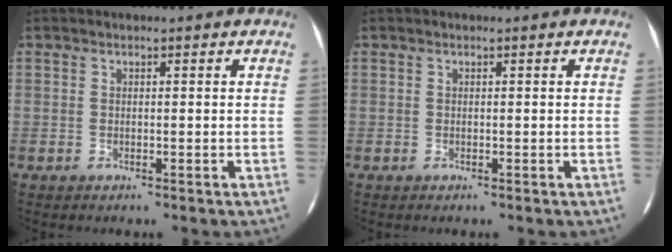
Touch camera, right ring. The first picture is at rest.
{"total": 0.0}